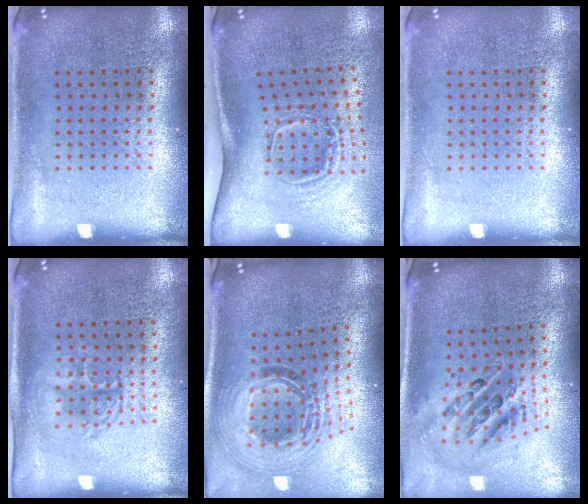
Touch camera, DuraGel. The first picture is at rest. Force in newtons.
{"total": 2.0, "press": 1.2, "slide": 1.6}
{"total": 0.0}
{"total": 1.4, "press": 1.3, "slide": 0.5}
{"total": 2.1, "press": 1.6, "slide": 1.2}
{"total": 1.6, "press": 1.3, "slide": 0.8}